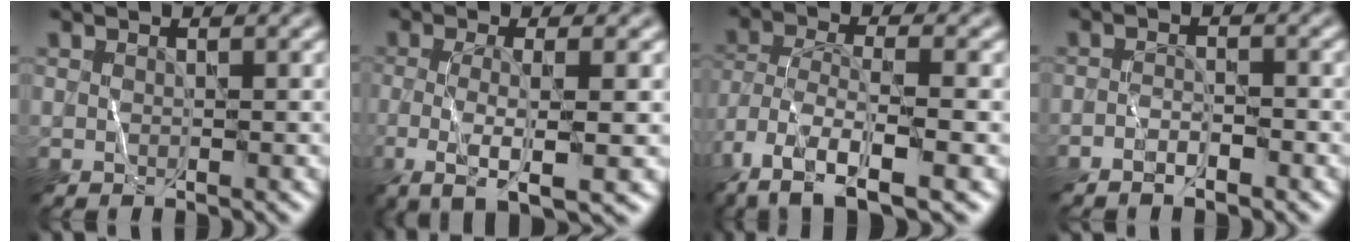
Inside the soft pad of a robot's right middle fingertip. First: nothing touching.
{"total": 5.2, "force": [-0.8, 1.1, 5.1], "torque": [-0.092, -0.004, -0.018]}
{"total": 9.2, "force": [-5.8, 2.7, 6.6], "torque": [-0.135, -0.003, -0.112]}
{"total": 1.4, "force": [-1.2, 0.2, 0.7], "torque": [-0.014, 0.007, -0.025]}